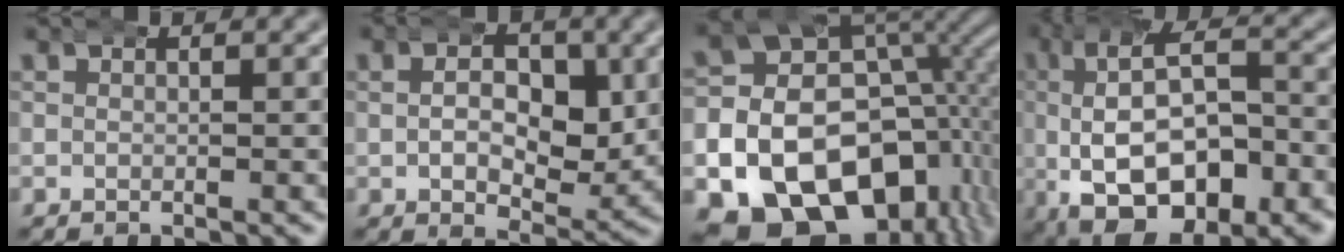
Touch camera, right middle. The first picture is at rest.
{"total": 5.7, "force": [0.3, 3.3, 4.6], "torque": [-0.057, -0.005, -0.002]}
{"total": 22.1, "force": [-5.4, 18.2, 11.4], "torque": [-0.244, -0.084, -0.081]}
{"total": 13.2, "force": [-2.5, 8.5, 9.8], "torque": [-0.181, -0.039, -0.021]}